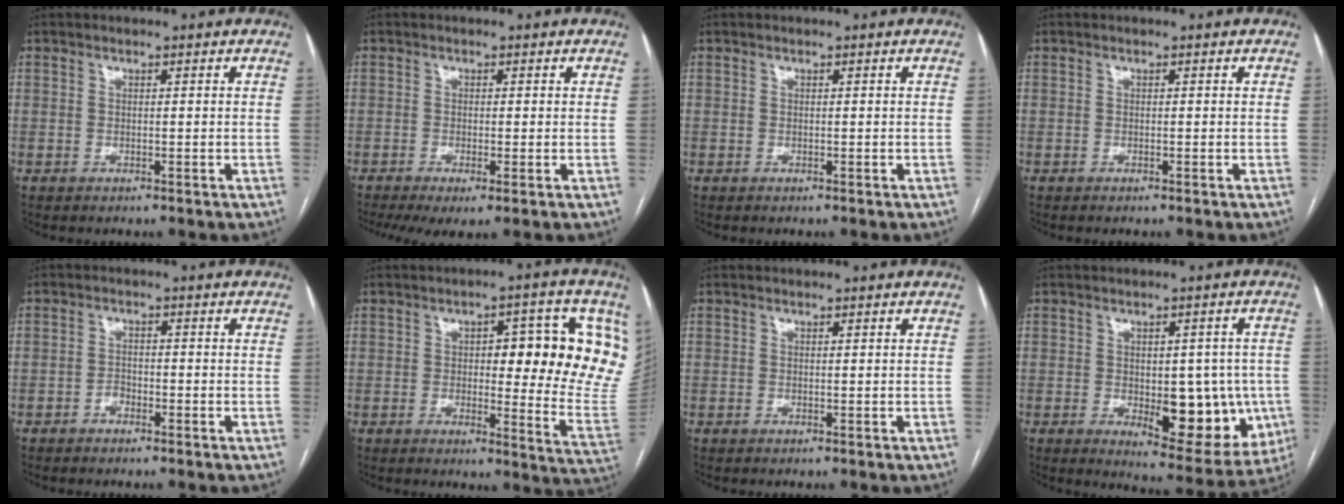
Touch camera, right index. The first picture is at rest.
{"total": 5.2, "force": [-2.7, 1.2, 4.2], "torque": [-0.073, -0.014, -0.046]}
{"total": 0.0}
{"total": 0.0}
{"total": 1.5, "force": [-1.0, 0.8, 0.7], "torque": [-0.012, 0.006, -0.016]}
{"total": 17.1, "force": [4.4, 4.7, 15.8], "torque": [-0.155, 0.010, 0.054]}
{"total": 0.0}
{"total": 13.2, "force": [-2.2, 5.9, 11.6], "torque": [-0.130, 0.001, -0.008]}